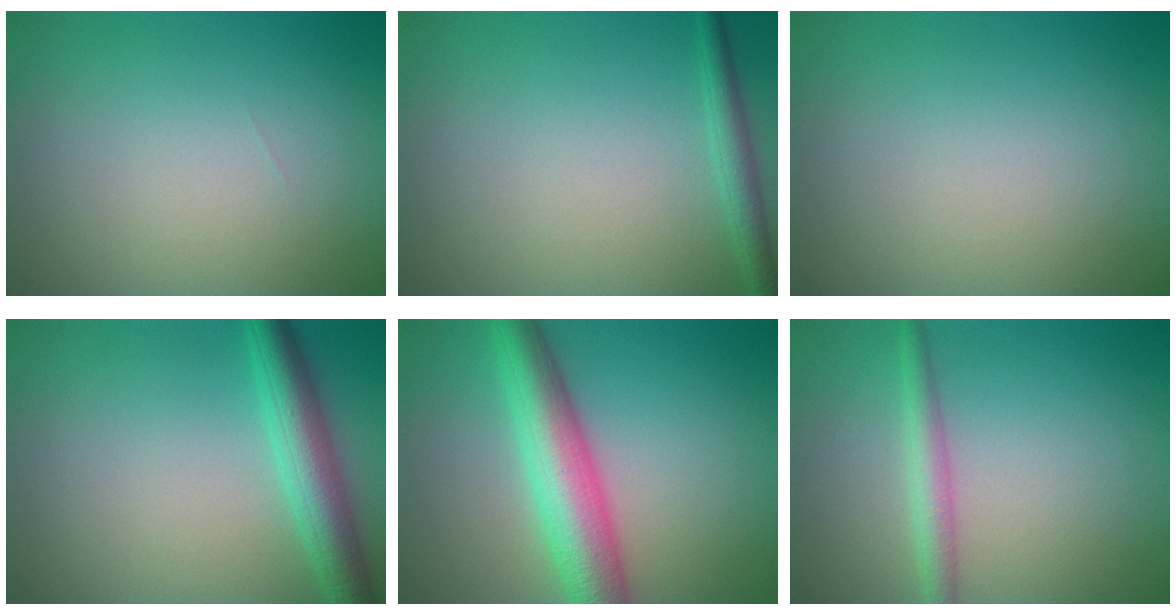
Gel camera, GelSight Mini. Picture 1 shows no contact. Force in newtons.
{"total": 1.9, "press": 1.9, "slide": 0.1}
{"total": 0.0}
{"total": 4.6, "press": 4.6, "slide": 0.1}
{"total": 7.5, "press": 7.5, "slide": 0.1}
{"total": 2.4, "press": 2.4, "slide": 0.0}